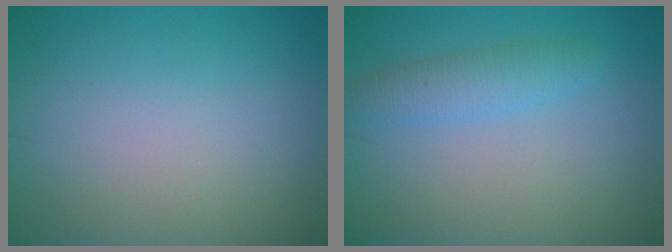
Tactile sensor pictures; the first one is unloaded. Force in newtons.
{"total": 2.4, "press": 2.4, "slide": 0.1}